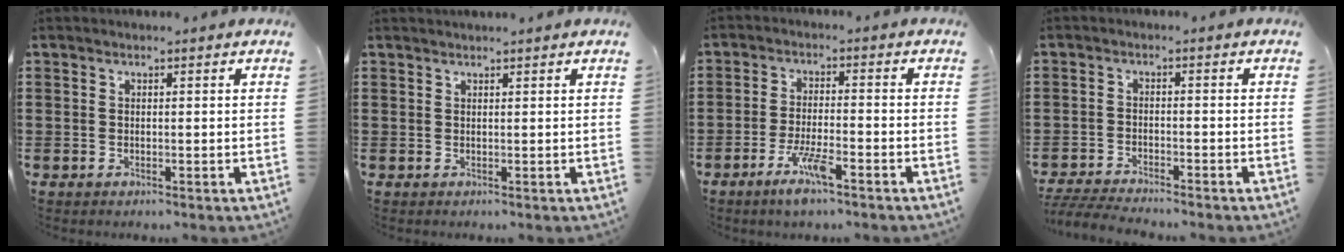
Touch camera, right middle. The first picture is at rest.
{"total": 0.8, "force": [0.8, -0.3, 0.1], "torque": [-0.004, -0.003, 0.016]}
{"total": 6.0, "force": [-3.6, 0.9, 4.7], "torque": [-0.103, -0.011, -0.065]}
{"total": 4.0, "force": [-3.8, 0.0, 1.1], "torque": [-0.033, -0.012, -0.080]}